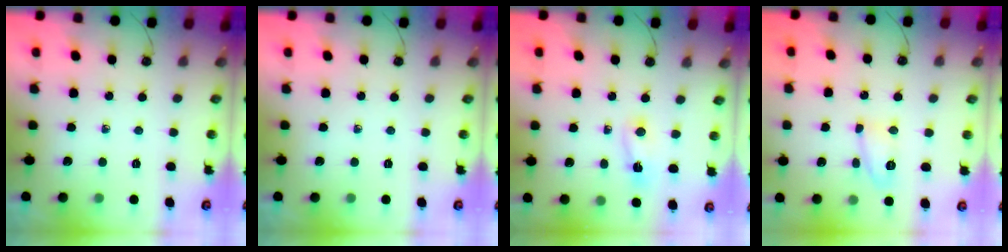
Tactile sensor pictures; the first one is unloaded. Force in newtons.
{"total": 0.0}
{"total": 2.4, "press": 2.4, "slide": 0.6}
{"total": 8.6, "press": 8.6, "slide": 0.5}